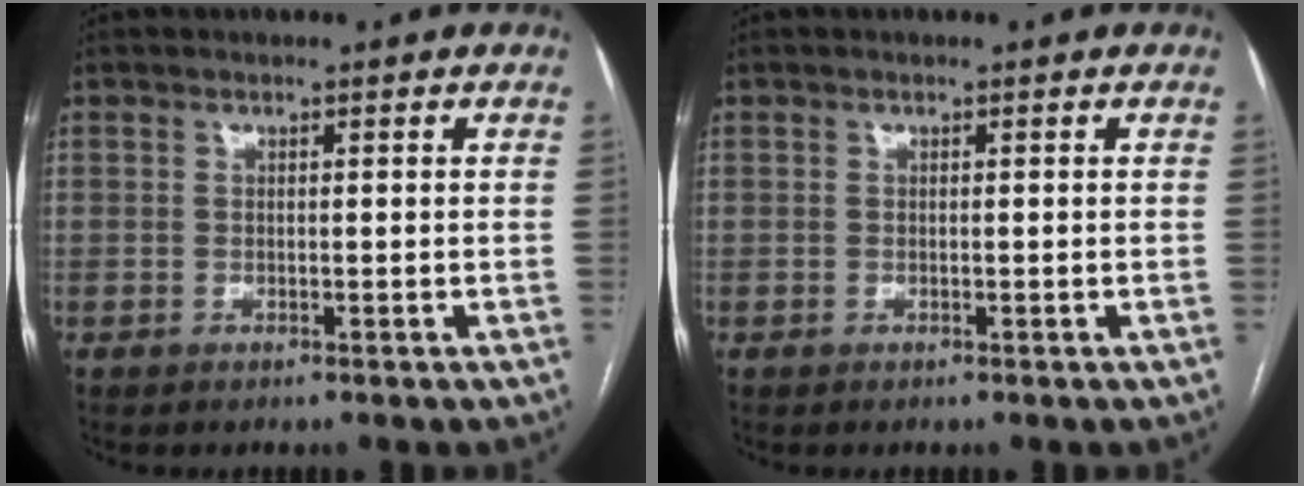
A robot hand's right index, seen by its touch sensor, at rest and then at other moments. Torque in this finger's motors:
{"motor_torque": [0.00, 0.00, 0.01, 0.01]}